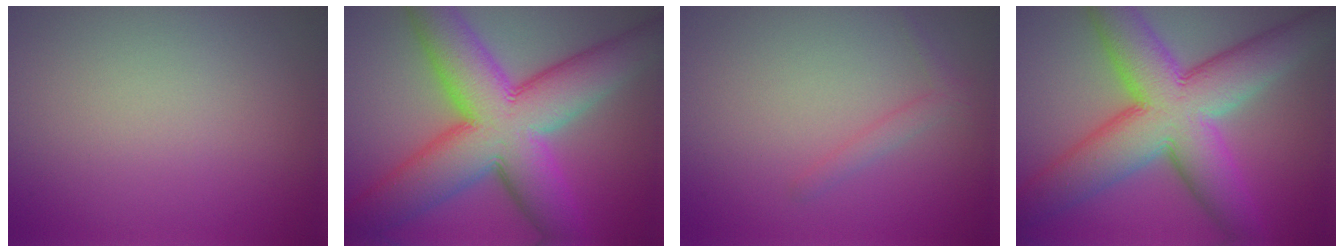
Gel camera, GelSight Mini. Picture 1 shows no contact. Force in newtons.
{"total": 14.2, "press": 14.2, "slide": 0.3}
{"total": 1.2, "press": 1.2, "slide": 0.1}
{"total": 12.5, "press": 12.5, "slide": 0.4}